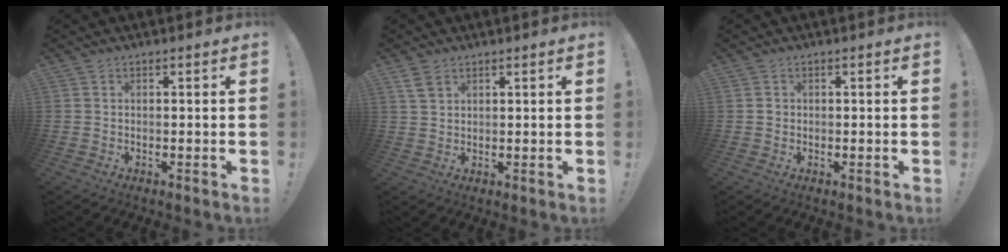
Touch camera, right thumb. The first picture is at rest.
{"total": 3.7, "force": [2.3, 2.0, 2.1], "torque": [-0.042, -0.006, 0.046]}
{"total": 0.7, "force": [-0.2, 0.7, 0.1], "torque": [-0.002, 0.003, -0.003]}